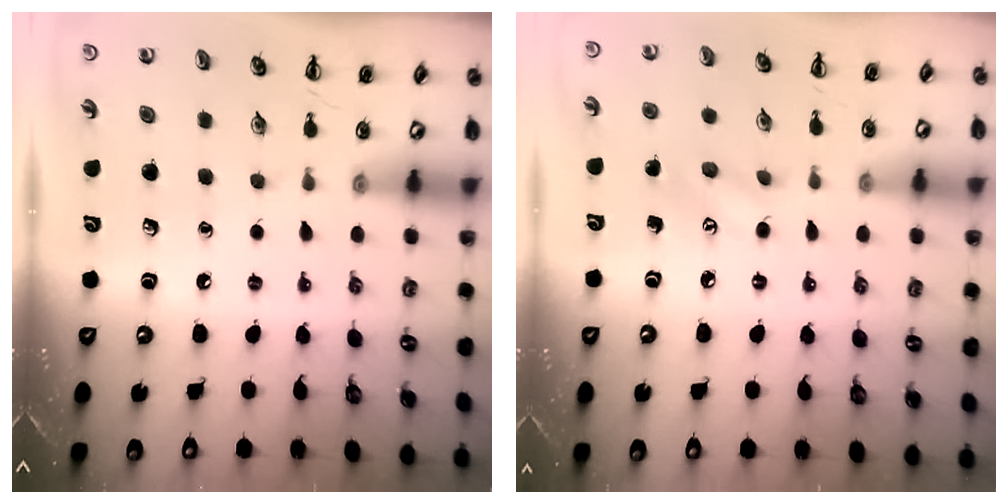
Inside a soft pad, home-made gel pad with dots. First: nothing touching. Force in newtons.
{"total": 6.6, "press": 6.5, "slide": 1.2}